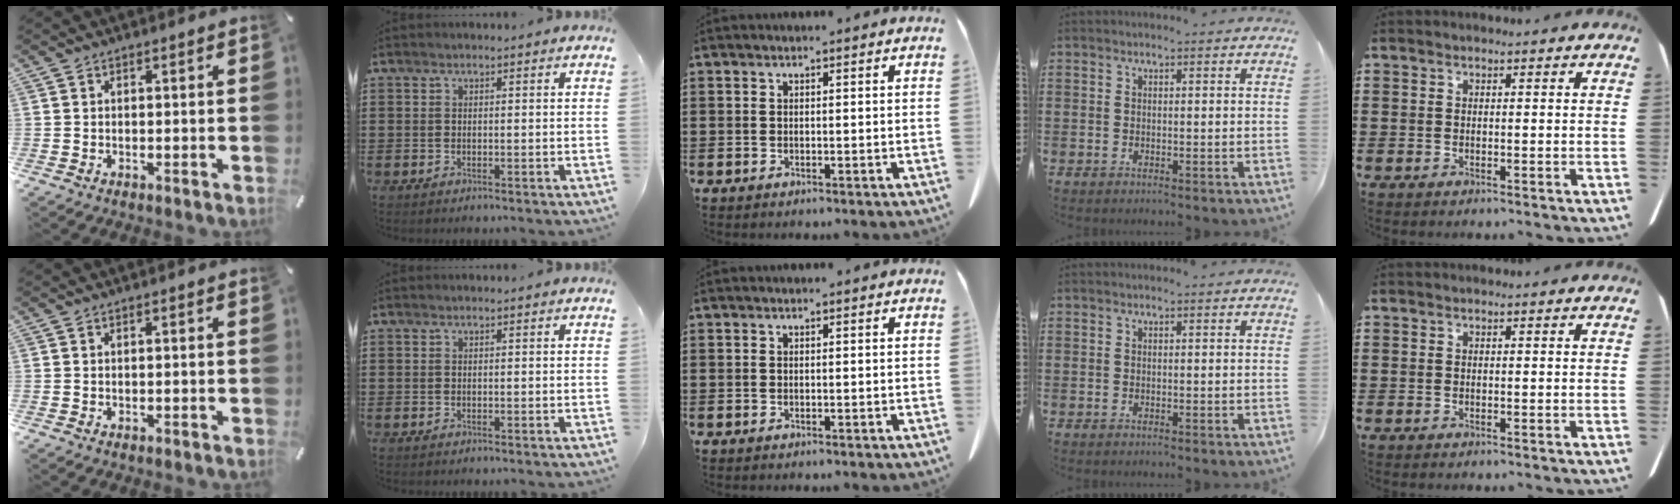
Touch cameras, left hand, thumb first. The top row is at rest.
{}